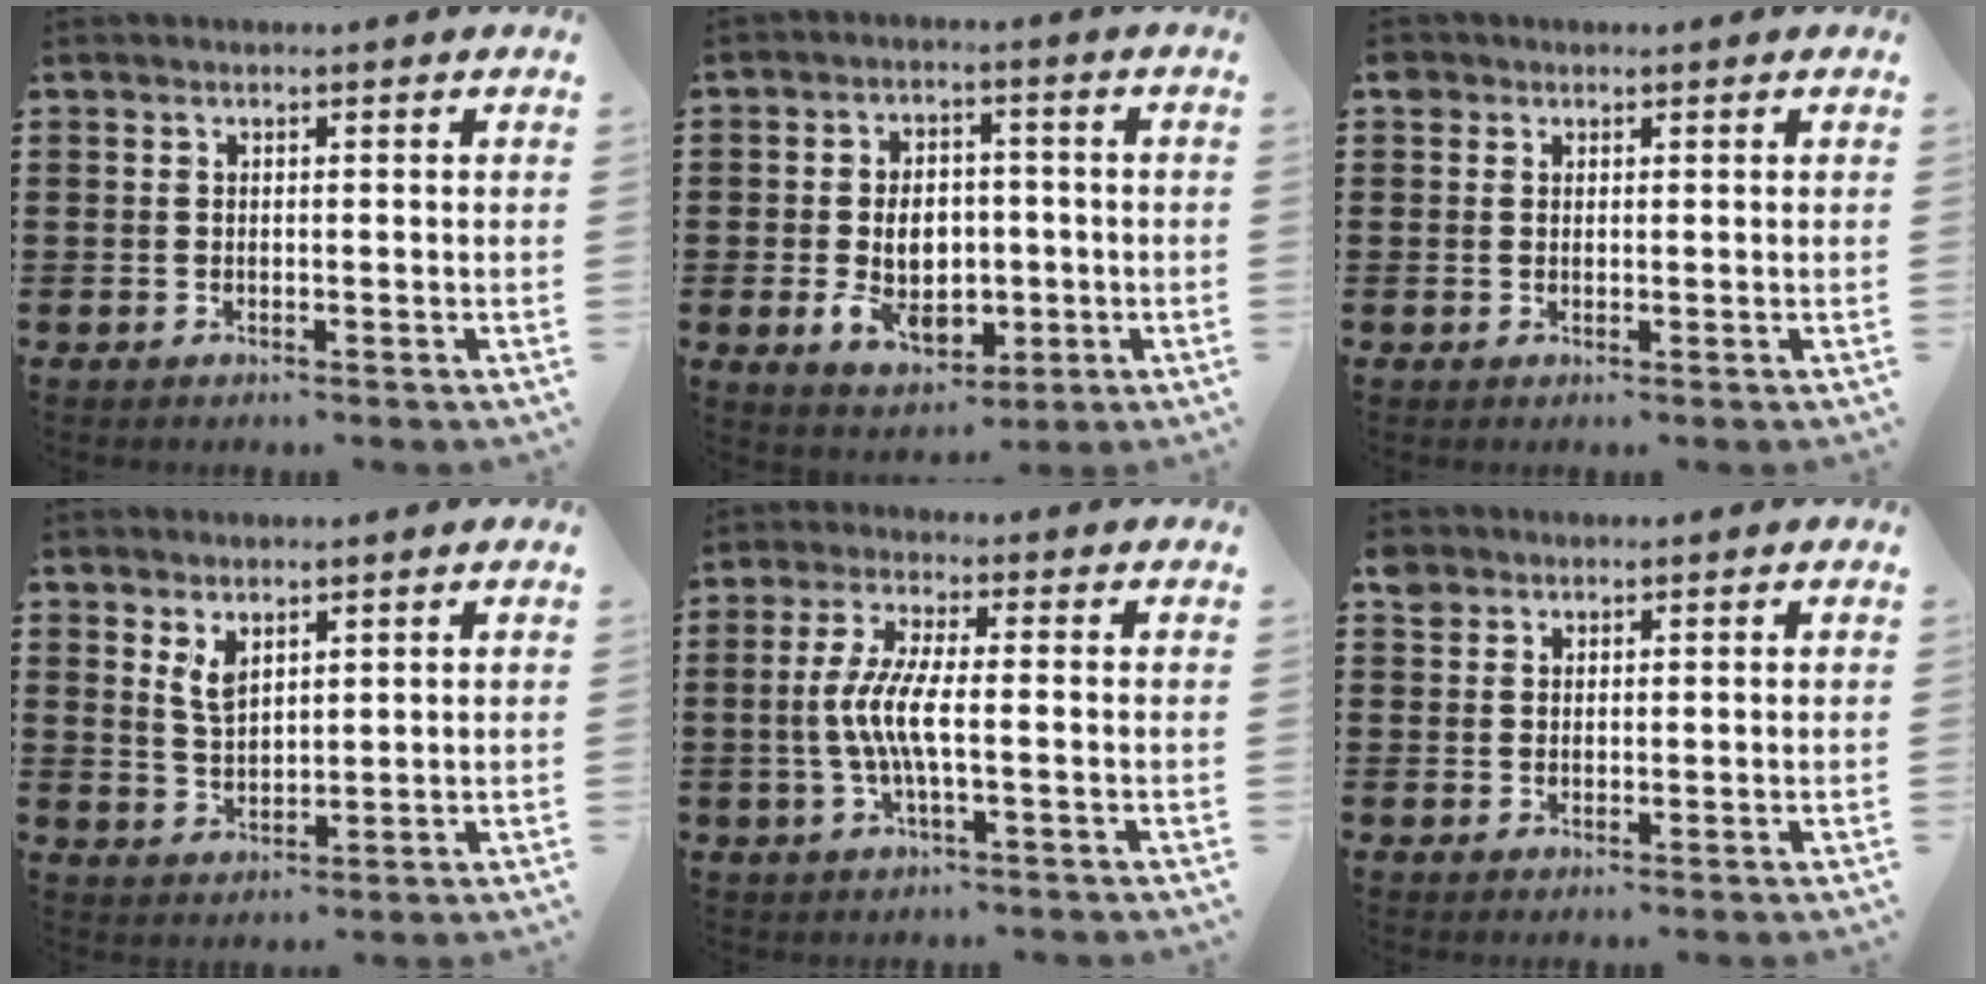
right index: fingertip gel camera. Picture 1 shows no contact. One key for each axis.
{"total": 7.4, "fx": -1.0, "fy": 5.2, "fz": 5.2, "tx": -0.083, "ty": 0.001, "tz": -0.021}
{"total": 1.4, "fx": 1.0, "fy": 0.9, "fz": 0.2, "tx": -0.008, "ty": 0.001, "tz": 0.021}
{"total": 3.4, "fx": 2.2, "fy": 1.6, "fz": 2.1, "tx": -0.047, "ty": 0.003, "tz": 0.040}
{"total": 6.1, "fx": -1.0, "fy": 0.9, "fz": 6.0, "tx": -0.135, "ty": -0.011, "tz": -0.028}
{"total": 2.3, "fx": 1.9, "fy": 1.4, "fz": 0.3, "tx": -0.013, "ty": 0.003, "tz": 0.038}